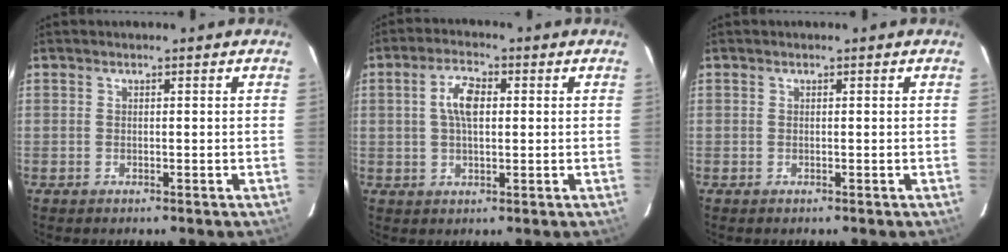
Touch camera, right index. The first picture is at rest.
{"total": 5.6, "force": [0.9, 2.7, 4.8], "torque": [-0.090, 0.013, 0.017]}
{"total": 0.0}